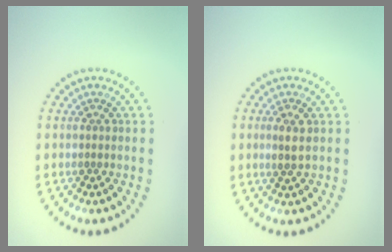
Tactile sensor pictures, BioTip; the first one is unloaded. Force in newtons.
{"total": 1.7, "press": 1.6, "slide": 0.5}